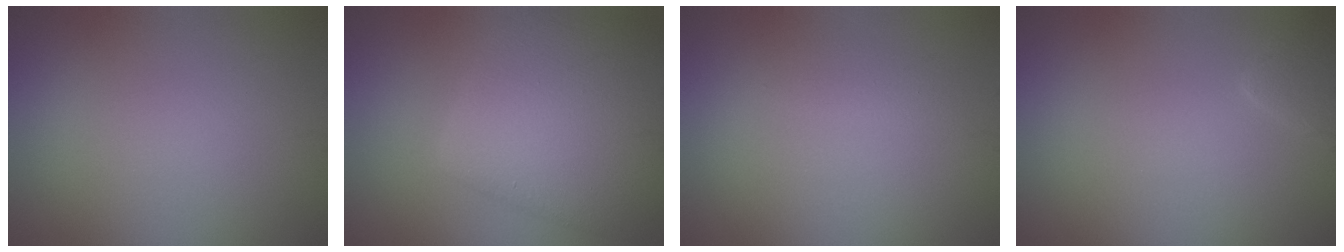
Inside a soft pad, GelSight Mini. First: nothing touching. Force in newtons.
{"total": 9.3, "press": 9.3, "slide": 0.4}
{"total": 1.2, "press": 1.2, "slide": 0.1}
{"total": 1.7, "press": 1.7, "slide": 0.1}